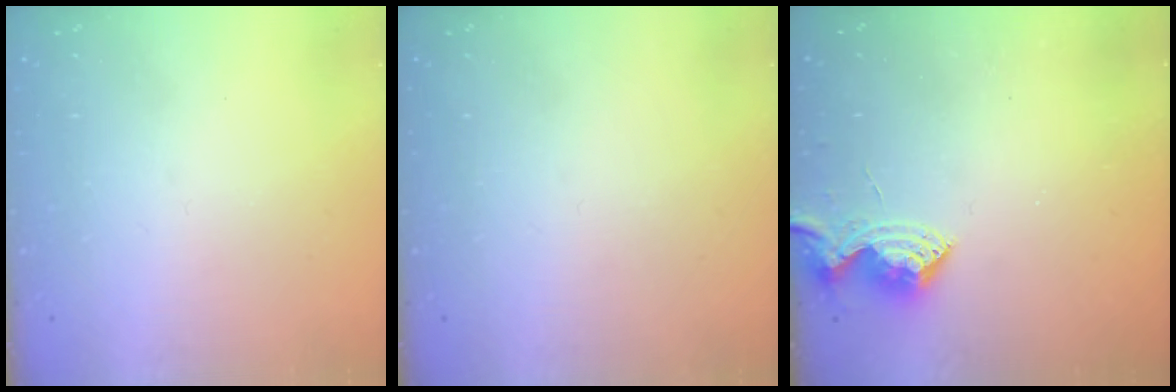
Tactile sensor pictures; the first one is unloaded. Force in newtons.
{"total": 0.0}
{"total": 8.3, "press": 8.2, "slide": 0.8}